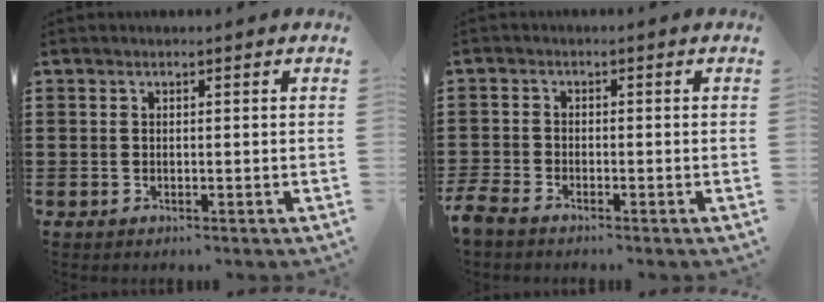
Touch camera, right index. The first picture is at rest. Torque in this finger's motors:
{"motor_torque": [2.14, 0.00, 1.05, 0.21]}